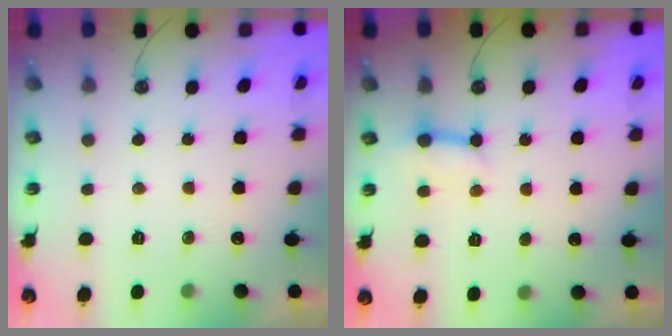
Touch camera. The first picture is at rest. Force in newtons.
{"total": 4.7, "press": 4.7, "slide": 0.4}